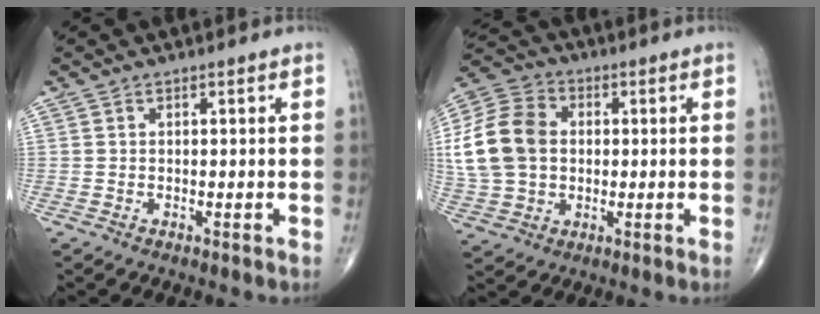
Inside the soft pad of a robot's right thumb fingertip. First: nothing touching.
{"total": 15.2, "force": [1.1, 11.5, 9.8], "torque": [-0.192, 0.022, 0.021]}